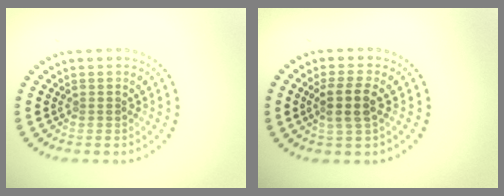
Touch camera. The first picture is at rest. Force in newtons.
{"total": 2.8, "press": 2.5, "slide": 1.2}